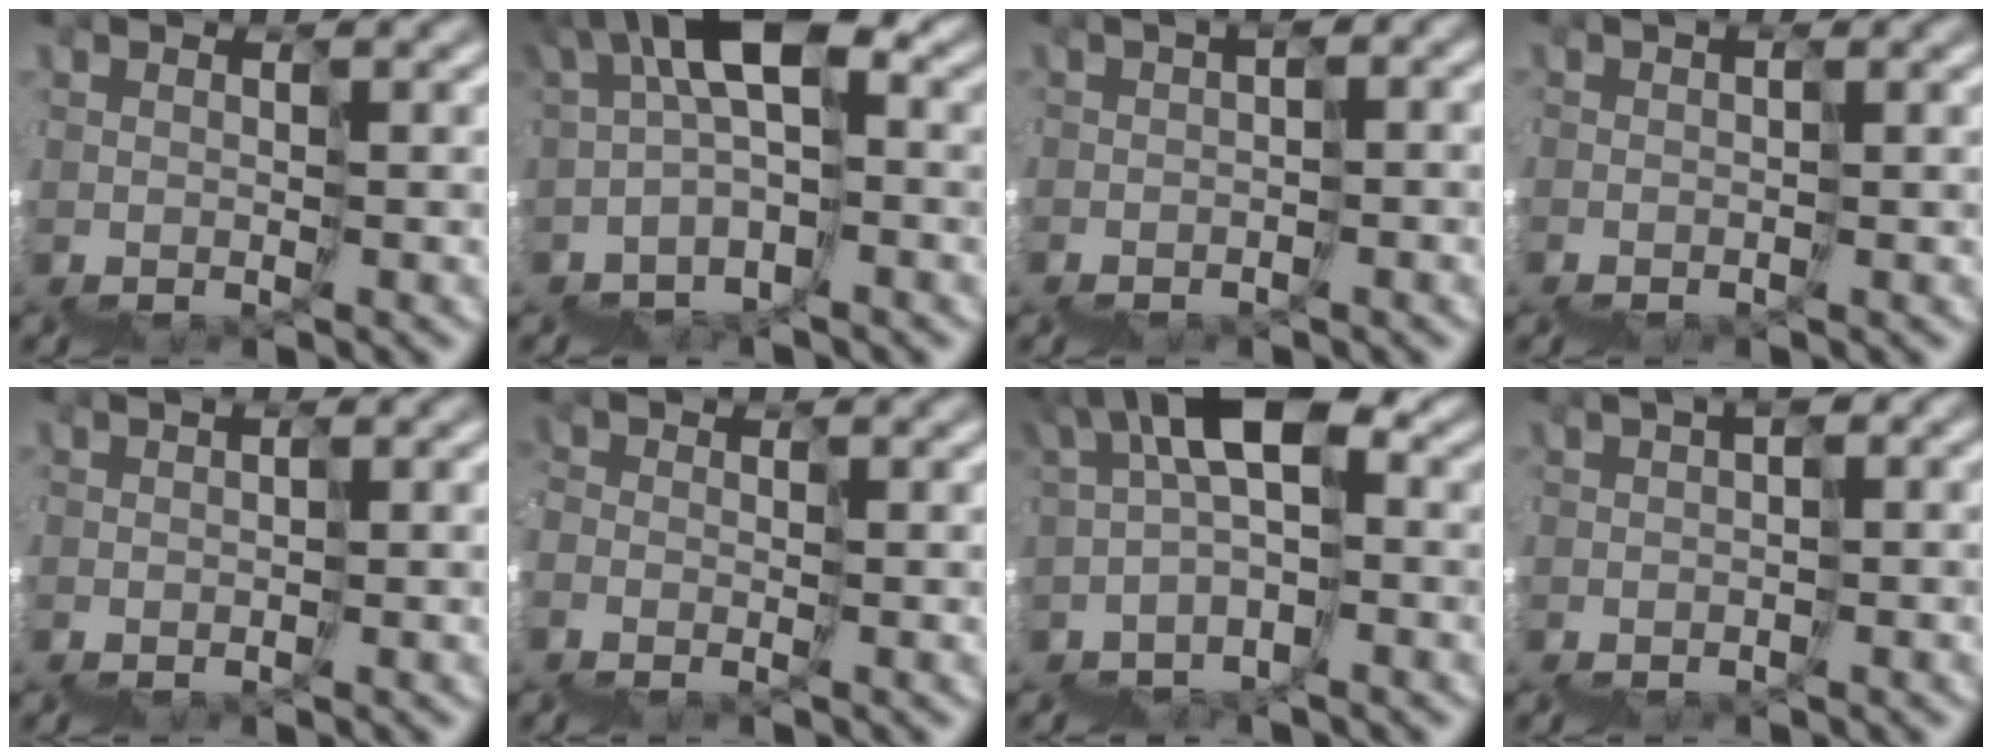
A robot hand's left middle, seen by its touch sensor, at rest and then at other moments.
{"total": 4.8, "force": [0.3, 2.0, 4.4], "torque": [-0.084, 0.036, -0.010]}
{"total": 2.4, "force": [-2.1, 0.2, 1.1], "torque": [-0.016, -0.007, -0.031]}
{"total": 1.2, "force": [-1.0, 0.6, 0.1], "torque": [0.000, 0.003, -0.021]}
{"total": 1.6, "force": [-1.3, 0.8, 0.2], "torque": [0.001, 0.007, -0.024]}
{"total": 1.8, "force": [-1.3, -0.6, -1.1], "torque": [0.016, 0.009, -0.035]}
{"total": 4.7, "force": [0.3, 2.3, 4.1], "torque": [-0.077, 0.033, -0.009]}
{"total": 1.8, "force": [-1.6, -0.2, 0.8], "torque": [-0.016, -0.006, -0.032]}